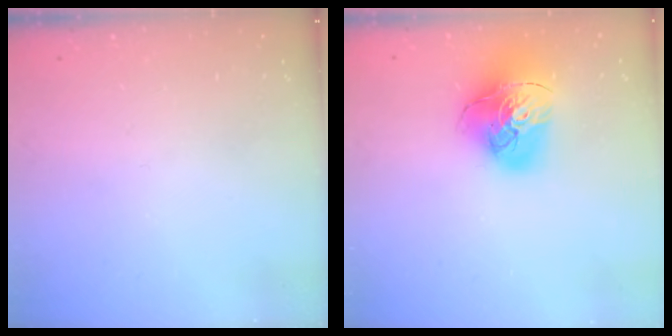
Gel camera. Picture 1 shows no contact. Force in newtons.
{"total": 18.6, "press": 18.5, "slide": 2.0}